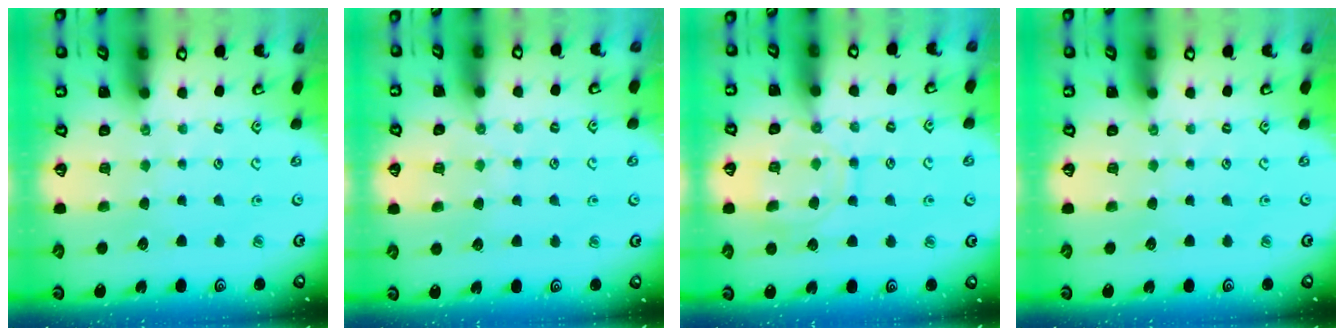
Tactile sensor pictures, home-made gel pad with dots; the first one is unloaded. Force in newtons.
{"total": 5.7, "press": 5.7, "slide": 0.6}
{"total": 11.3, "press": 11.3, "slide": 0.8}
{"total": 0.0}